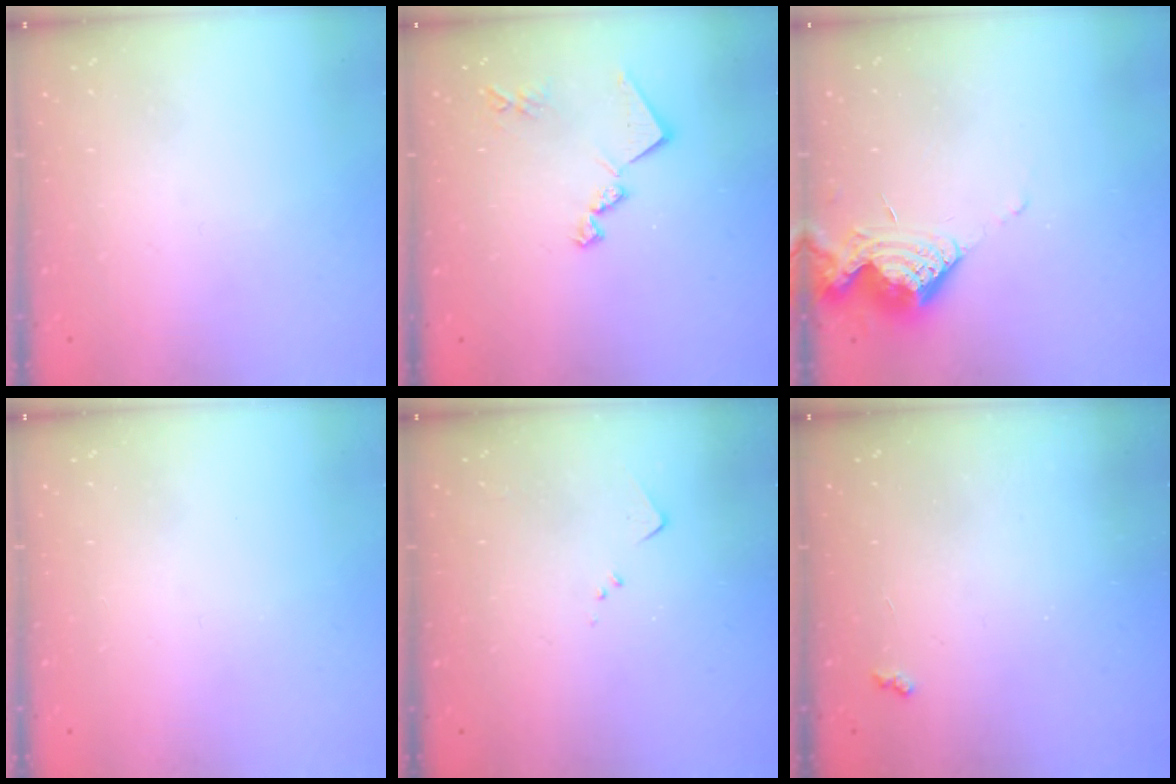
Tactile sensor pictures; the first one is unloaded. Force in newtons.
{"total": 12.1, "press": 12.0, "slide": 0.4}
{"total": 8.0, "press": 7.9, "slide": 0.9}
{"total": 0.0}
{"total": 3.5, "press": 3.5, "slide": 0.4}
{"total": 3.1, "press": 3.1, "slide": 0.5}